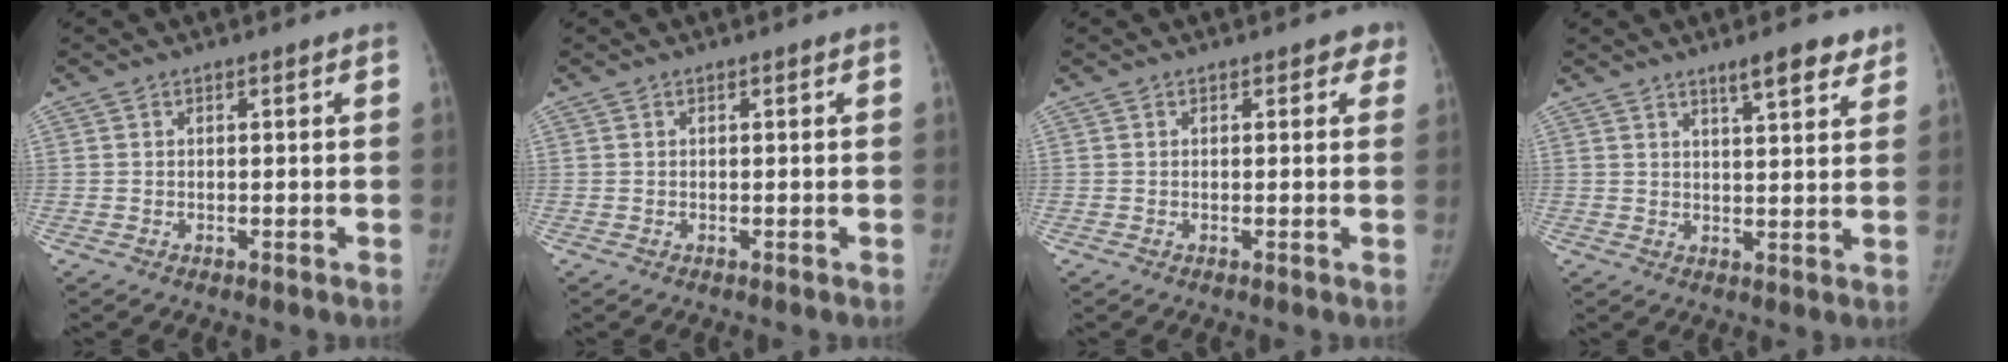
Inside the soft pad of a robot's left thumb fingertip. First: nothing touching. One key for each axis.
{"total": 0.0}
{"total": 2.1, "fx": 1.2, "fy": 1.4, "fz": 1.0, "tx": 0.017, "ty": 0.000, "tz": 0.005}
{"total": 6.6, "fx": 4.7, "fy": 1.5, "fz": 4.4, "tx": -0.047, "ty": -0.027, "tz": 0.068}